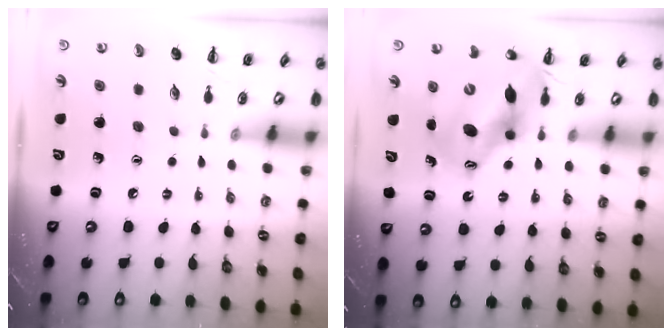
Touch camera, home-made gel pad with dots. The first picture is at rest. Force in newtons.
{"total": 13.8, "press": 13.4, "slide": 3.5}